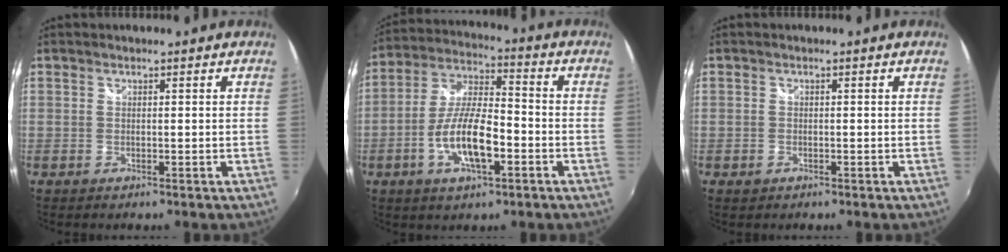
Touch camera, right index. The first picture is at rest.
{"total": 12.5, "force": [-4.4, 4.2, 10.9], "torque": [-0.224, -0.001, -0.080]}
{"total": 1.1, "force": [-0.6, 0.8, 0.4], "torque": [-0.008, -0.002, -0.009]}